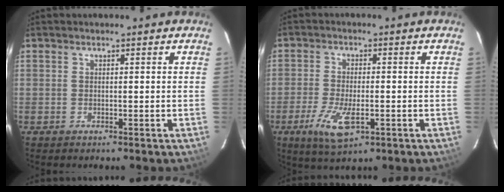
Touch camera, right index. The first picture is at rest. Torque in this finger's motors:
{"motor_torque": [0.43, -0.22, 0.18, 0.07]}